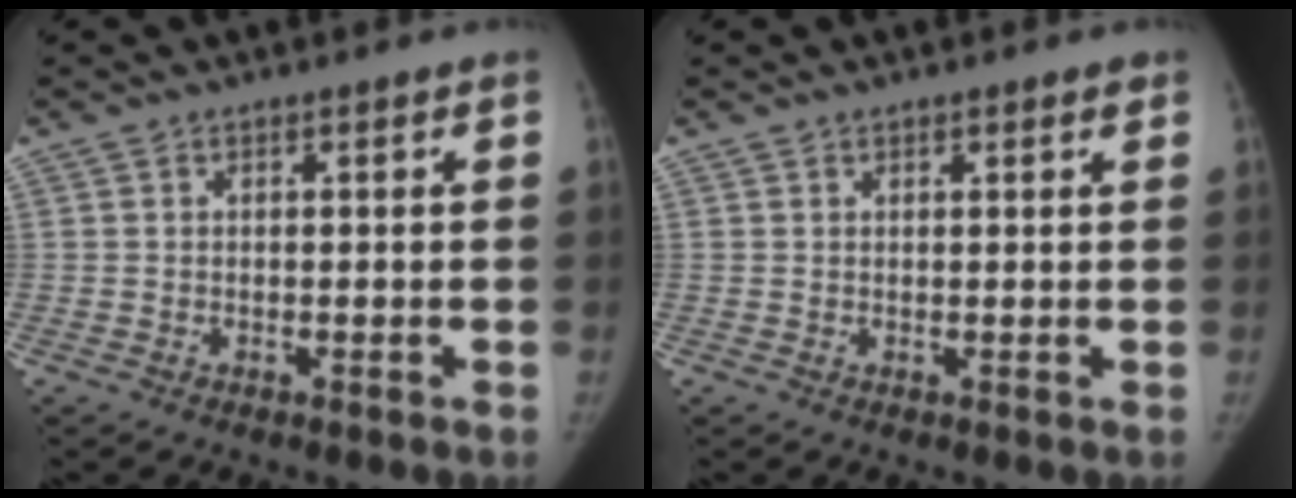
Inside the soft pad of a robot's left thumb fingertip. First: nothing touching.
{"total": 1.3, "force": [1.0, 0.5, 0.8], "torque": [-0.005, -0.003, 0.012]}